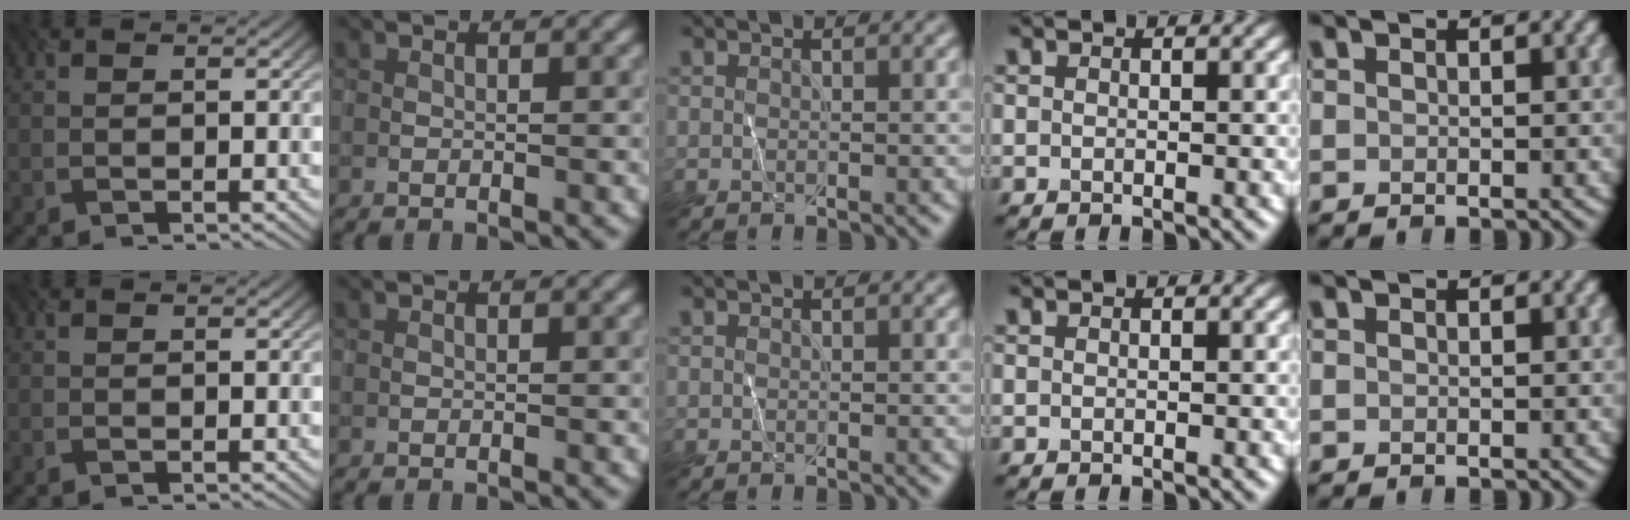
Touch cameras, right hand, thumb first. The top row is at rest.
{}